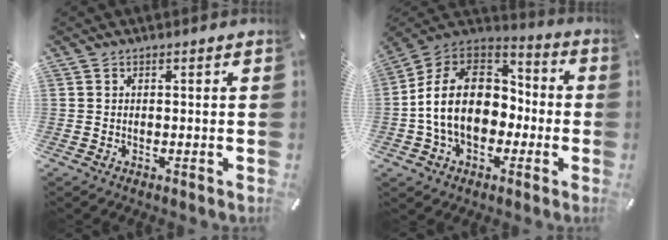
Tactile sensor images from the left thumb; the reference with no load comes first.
{"total": 18.3, "force": [-2.3, 14.0, 11.6], "torque": [-0.234, 0.021, -0.039]}